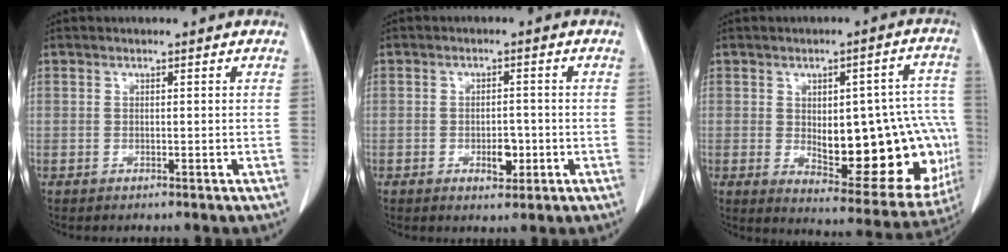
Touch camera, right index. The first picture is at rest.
{"total": 3.4, "force": [-1.1, 1.8, 2.7], "torque": [-0.039, 0.002, -0.010]}
{"total": 22.0, "force": [-2.5, 8.1, 20.2], "torque": [-0.185, 0.026, 0.001]}